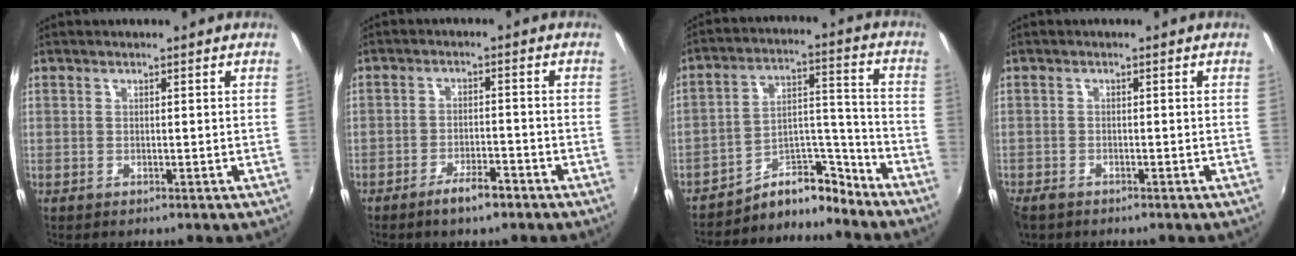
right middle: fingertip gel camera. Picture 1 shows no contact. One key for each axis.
{"total": 4.8, "fx": -3.6, "fy": 1.2, "fz": 2.9, "tx": -0.066, "ty": -0.001, "tz": -0.056}
{"total": 9.4, "fx": -8.9, "fy": 2.6, "fz": 1.4, "tx": -0.018, "ty": 0.055, "tz": -0.152}
{"total": 2.6, "fx": -2.1, "fy": 1.2, "fz": 0.9, "tx": -0.025, "ty": -0.010, "tz": -0.040}